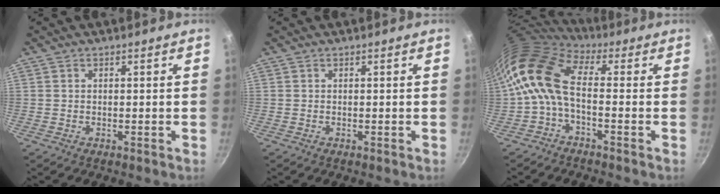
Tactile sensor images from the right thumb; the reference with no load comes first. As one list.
[{"total": 0.0}, {"total": 10.4, "force": [-0.7, 5.2, 9.0], "torque": [-0.177, 0.027, -0.031]}]